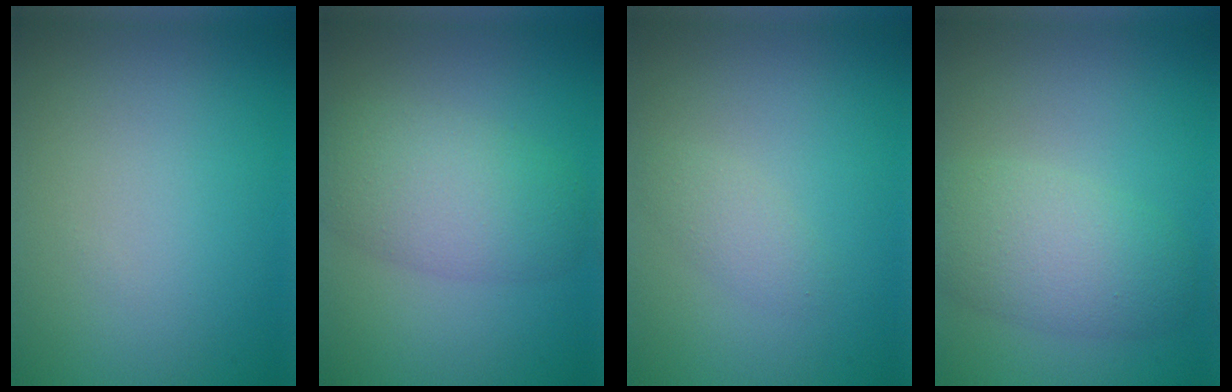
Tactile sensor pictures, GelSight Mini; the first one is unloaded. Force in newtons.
{"total": 5.5, "press": 5.5, "slide": 0.4}
{"total": 1.5, "press": 1.5, "slide": 0.0}
{"total": 5.0, "press": 5.0, "slide": 0.1}